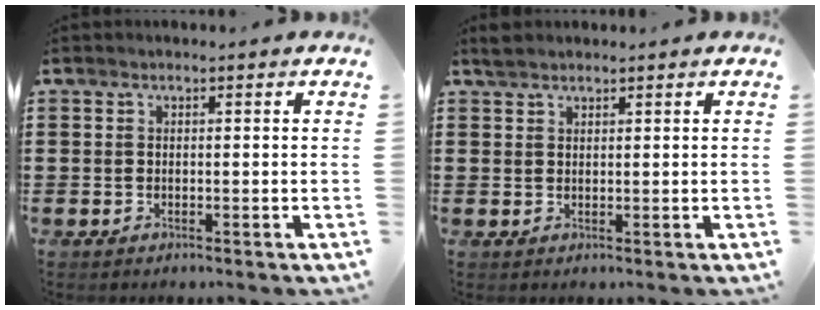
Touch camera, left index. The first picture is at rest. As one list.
[{"total": 1.6, "force": [1.5, 0.3, 0.5], "torque": [-0.013, 0.002, 0.028]}]